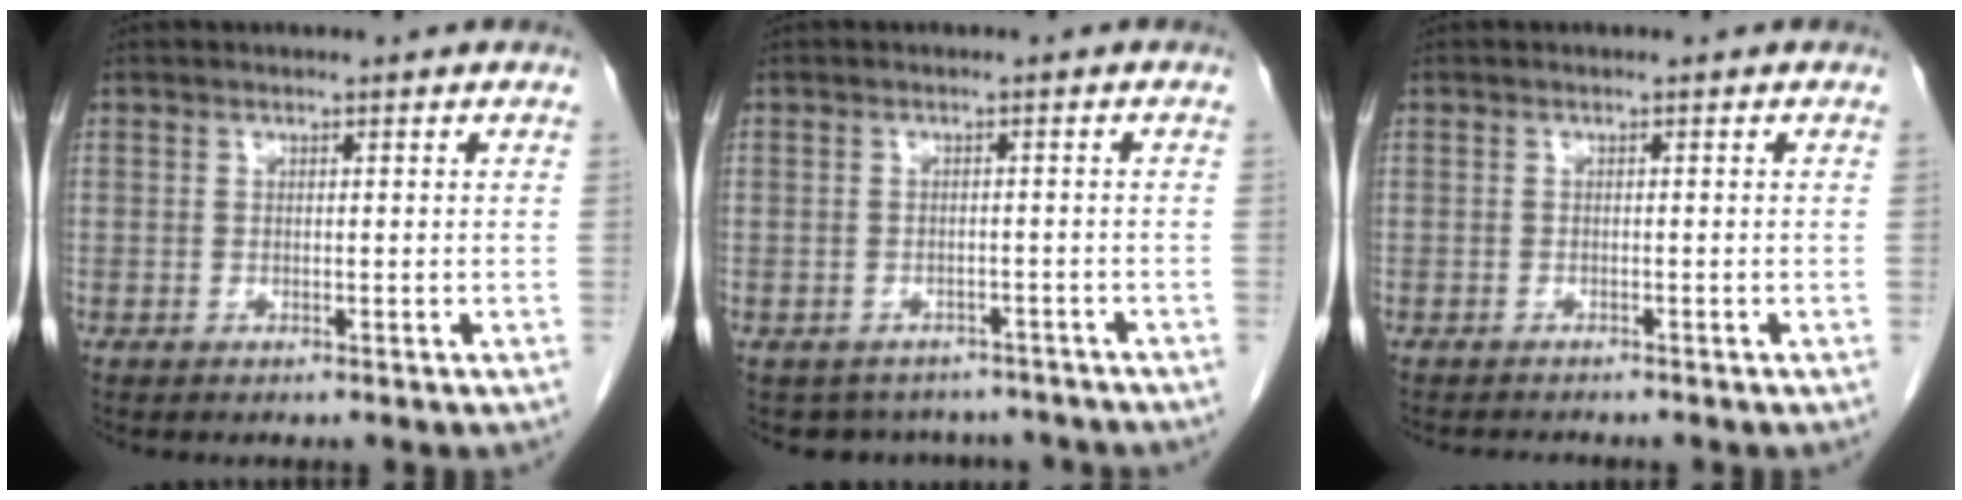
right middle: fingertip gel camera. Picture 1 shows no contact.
{"total": 7.5, "force": [-6.5, 3.7, 0.7], "torque": [-0.002, 0.015, -0.068]}
{"total": 1.9, "force": [-1.9, 0.4, 0.3], "torque": [-0.006, -0.005, -0.025]}